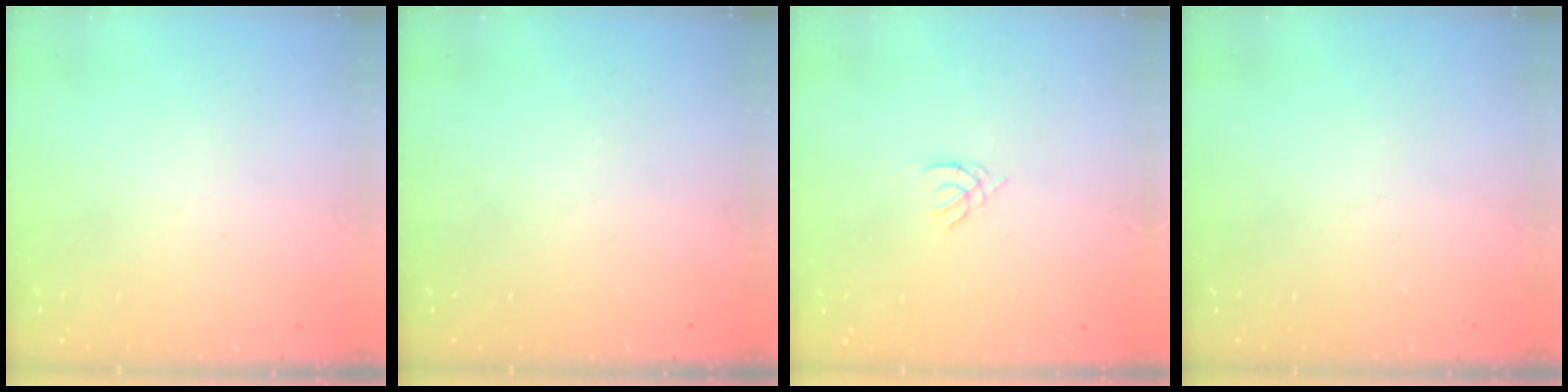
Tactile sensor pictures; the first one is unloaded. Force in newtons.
{"total": 0.0}
{"total": 1.1, "press": 1.0, "slide": 0.3}
{"total": 0.0}